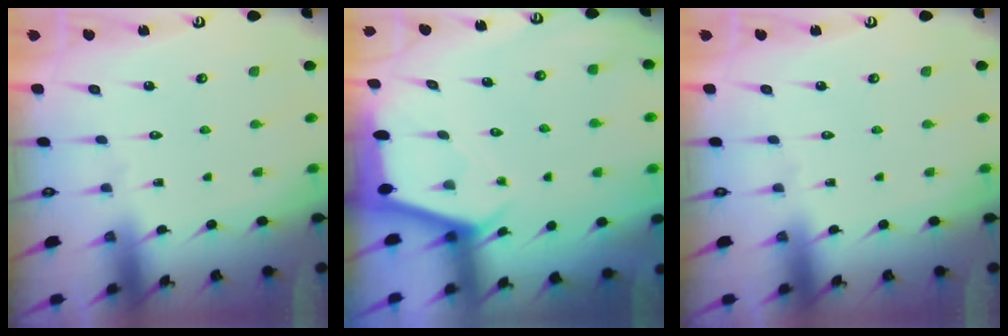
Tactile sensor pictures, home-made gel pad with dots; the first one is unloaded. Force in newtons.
{"total": 2.4, "press": 2.4, "slide": 0.3}
{"total": 0.0}